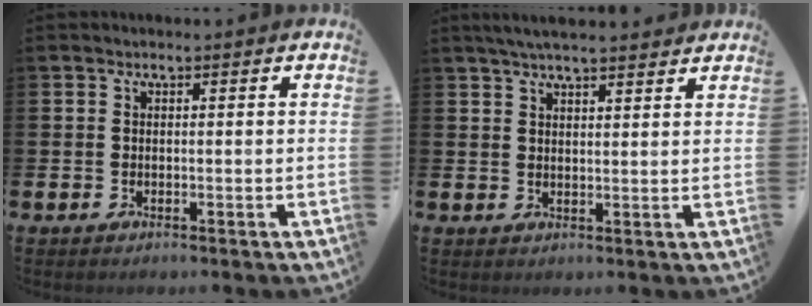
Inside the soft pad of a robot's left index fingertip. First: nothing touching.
{"total": 4.0, "force": [3.8, 0.4, 1.4], "torque": [-0.032, -0.009, 0.067]}